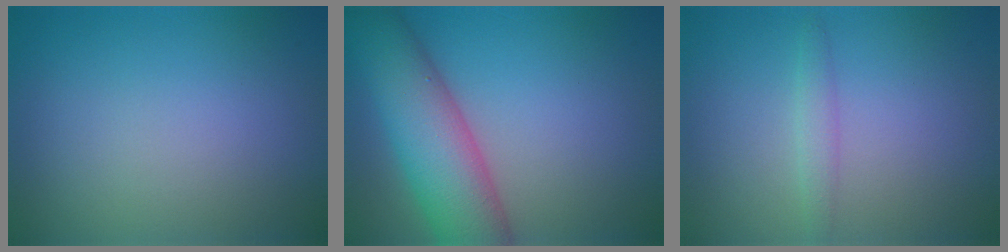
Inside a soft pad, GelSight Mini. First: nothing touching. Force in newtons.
{"total": 9.0, "press": 9.0, "slide": 0.3}
{"total": 1.3, "press": 1.3, "slide": 0.1}